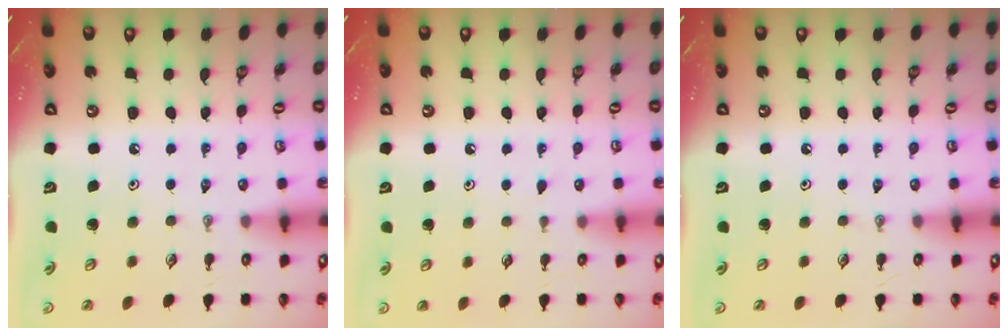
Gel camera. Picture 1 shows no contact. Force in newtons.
{"total": 2.0, "press": 2.0, "slide": 0.2}
{"total": 0.0}